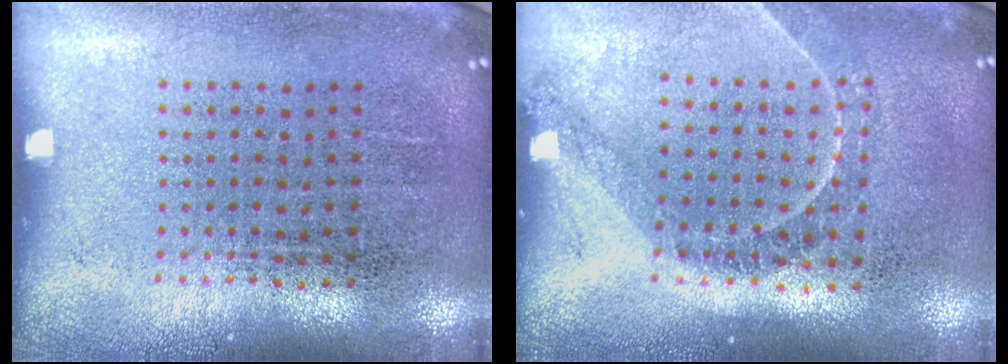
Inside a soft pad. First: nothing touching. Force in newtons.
{"total": 1.3, "press": 1.2, "slide": 0.4}